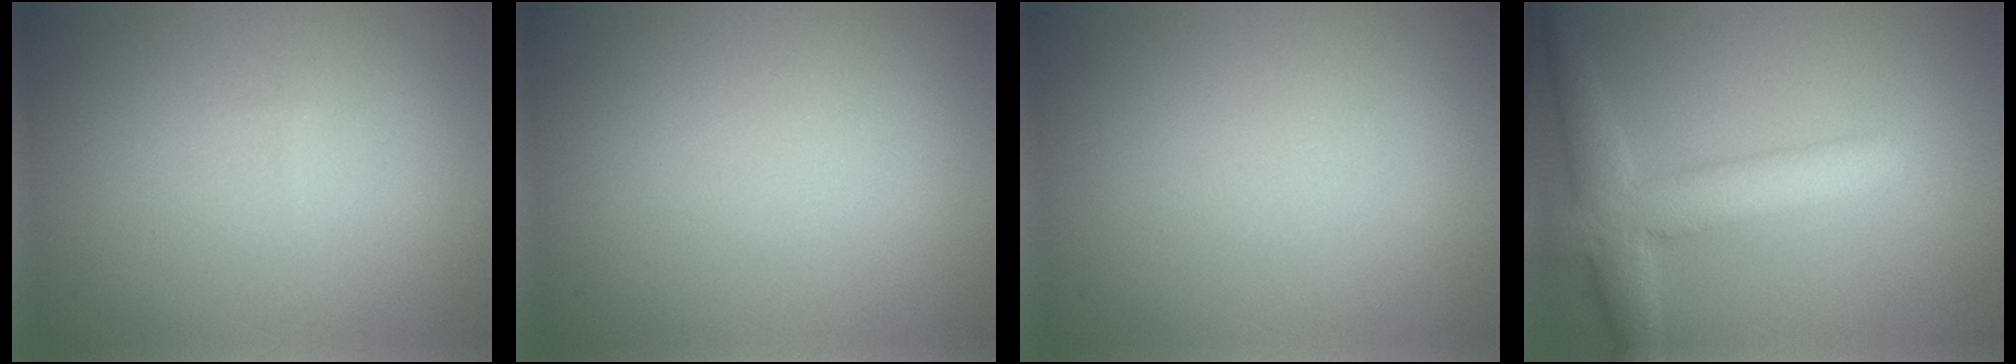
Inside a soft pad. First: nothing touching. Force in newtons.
{"total": 0.0}
{"total": 0.0}
{"total": 5.3, "press": 5.3, "slide": 0.2}